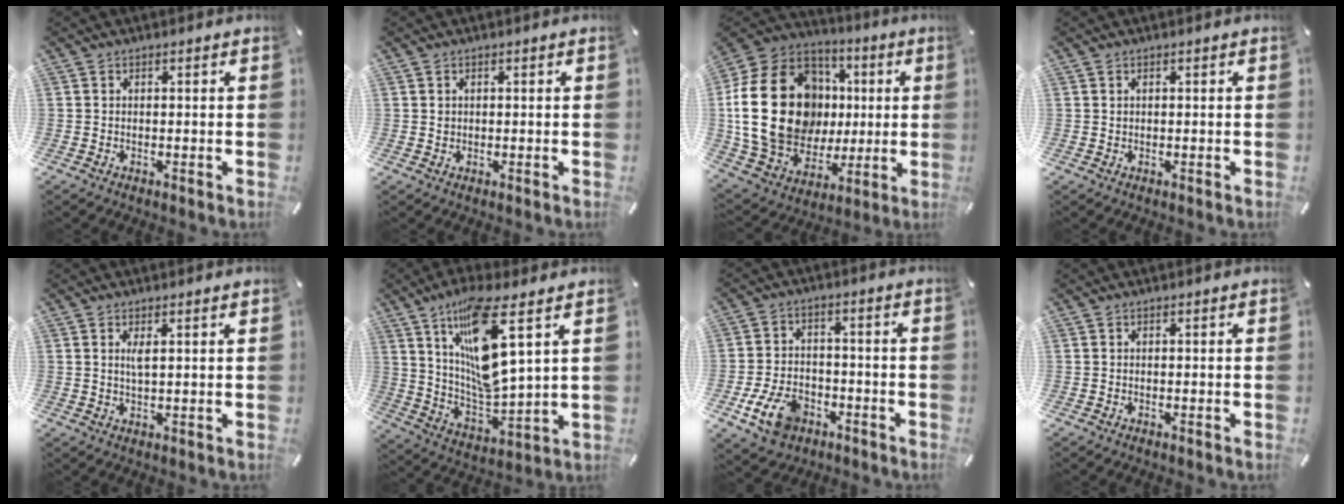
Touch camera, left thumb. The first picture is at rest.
{"total": 0.7, "force": [0.2, 0.6, 0.3], "torque": [-0.008, 0.002, 0.004]}
{"total": 27.8, "force": [2.3, 21.2, 17.8], "torque": [-0.362, 0.002, 0.063]}
{"total": 0.0}
{"total": 2.6, "force": [1.2, 0.5, 2.3], "torque": [-0.048, 0.003, 0.019]}
{"total": 16.6, "force": [8.7, 3.7, 13.6], "torque": [-0.274, -0.046, 0.133]}
{"total": 10.0, "force": [-4.5, 6.8, 5.7], "torque": [-0.117, 0.016, -0.081]}
{"total": 0.0}